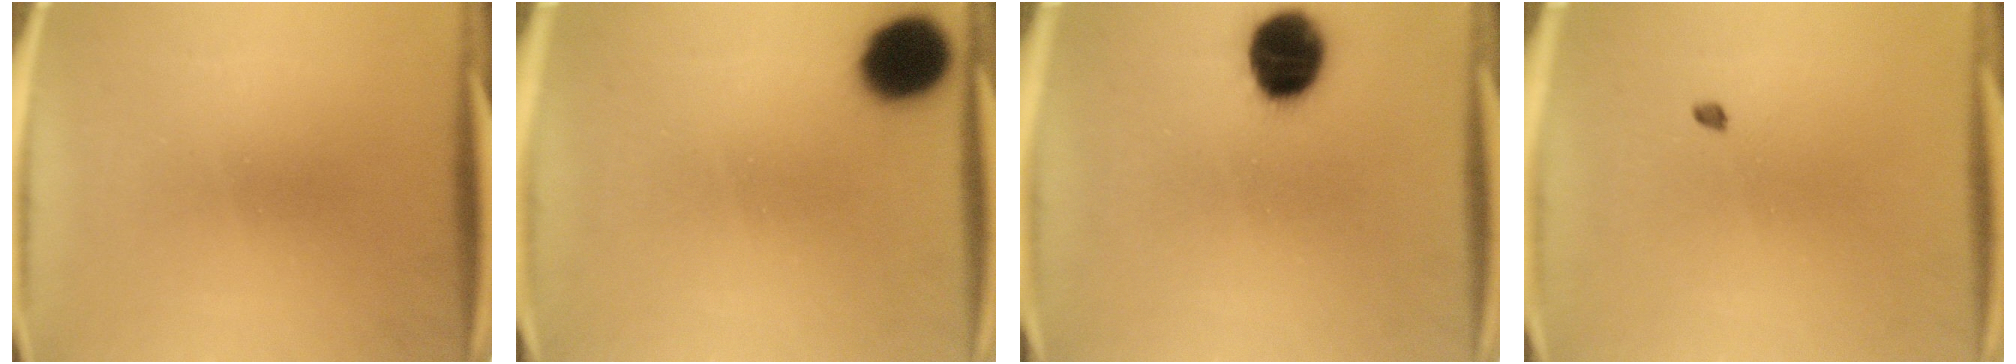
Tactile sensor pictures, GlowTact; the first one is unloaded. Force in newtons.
{"total": 12.0}
{"total": 12.3}
{"total": 0.9}